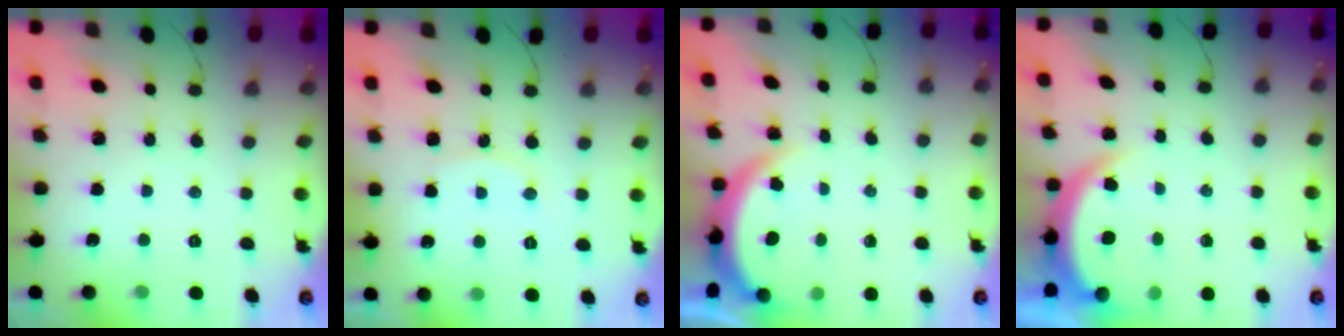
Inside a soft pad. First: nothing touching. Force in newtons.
{"total": 6.0, "press": 6.0, "slide": 0.7}
{"total": 3.8, "press": 3.7, "slide": 0.7}
{"total": 5.1, "press": 5.0, "slide": 0.9}